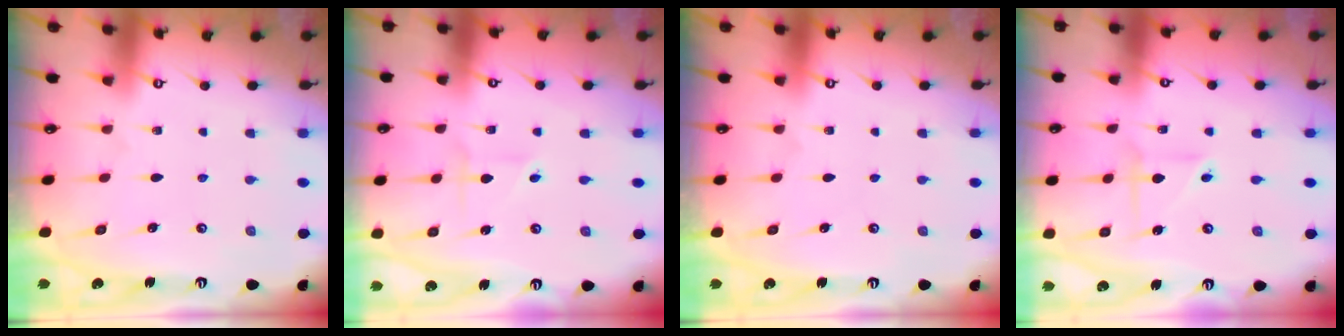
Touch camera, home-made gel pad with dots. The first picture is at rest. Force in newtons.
{"total": 1.8, "press": 1.8, "slide": 0.2}
{"total": 0.0}
{"total": 4.1, "press": 4.1, "slide": 0.3}